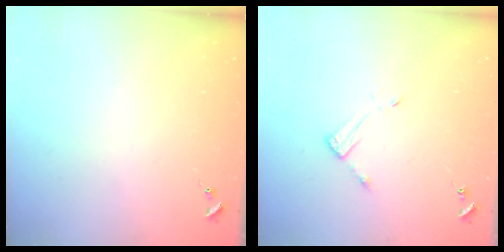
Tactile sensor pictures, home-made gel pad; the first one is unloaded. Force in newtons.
{"total": 3.3, "press": 3.3, "slide": 0.3}